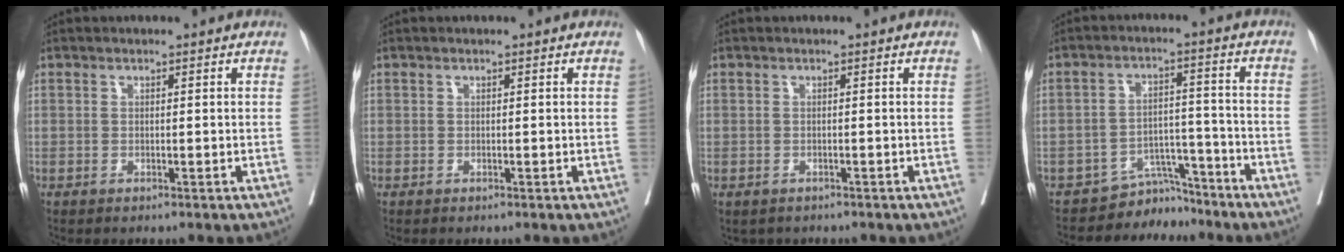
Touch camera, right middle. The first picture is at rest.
{"total": 0.0}
{"total": 1.5, "force": [-1.1, 0.9, 0.3], "torque": [-0.008, -0.001, -0.011]}
{"total": 5.2, "force": [-4.8, 1.8, -0.8], "torque": [0.019, 0.037, -0.073]}